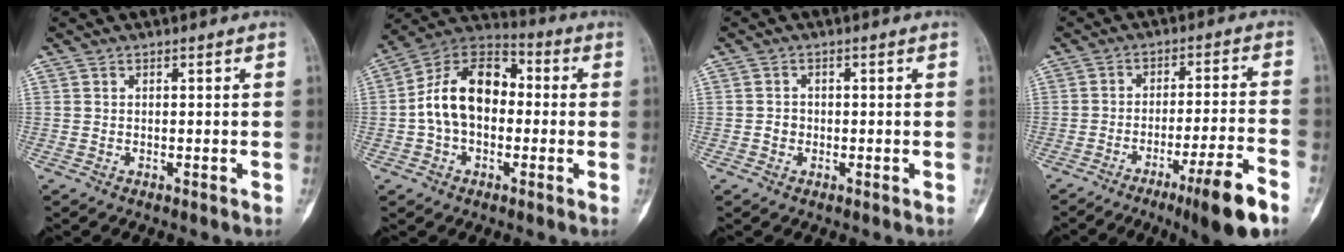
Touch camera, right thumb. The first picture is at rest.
{"total": 14.8, "force": [-0.3, 10.0, 10.9], "torque": [-0.174, 0.041, -0.018]}
{"total": 1.6, "force": [-0.4, 1.4, 0.5], "torque": [0.000, 0.007, -0.008]}
{"total": 11.7, "force": [-6.9, 0.8, 9.4], "torque": [-0.152, 0.026, -0.105]}